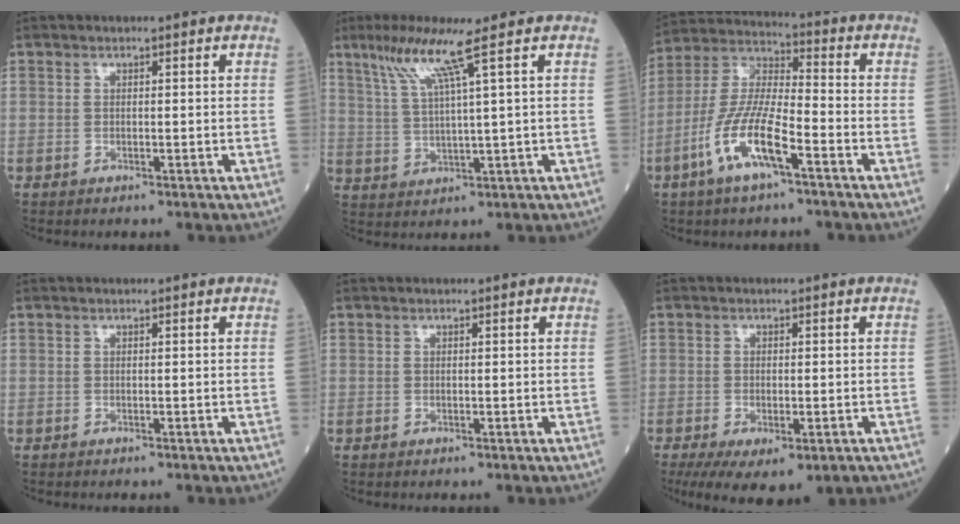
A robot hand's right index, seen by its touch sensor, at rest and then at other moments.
{"total": 7.2, "force": [4.1, -1.5, 5.7], "torque": [-0.120, 0.003, 0.084]}
{"total": 12.1, "force": [-5.5, 2.5, 10.5], "torque": [-0.220, -0.002, -0.110]}
{"total": 0.0}
{"total": 0.0}
{"total": 9.7, "force": [-5.4, 4.0, 7.0], "torque": [-0.121, -0.023, -0.079]}